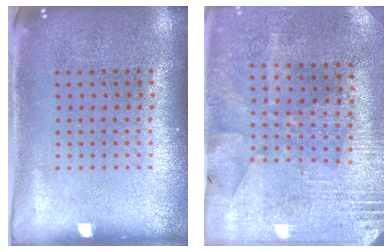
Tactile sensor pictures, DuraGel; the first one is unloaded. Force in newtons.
{"total": 2.8, "press": 2.5, "slide": 1.1}